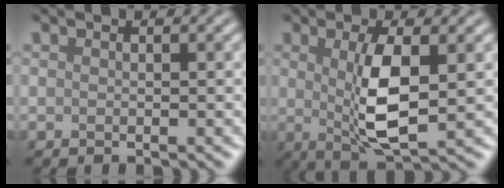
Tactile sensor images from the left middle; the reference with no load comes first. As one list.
[{"total": 5.6, "force": [0.3, 1.6, 5.3], "torque": [-0.105, -0.007, 0.010]}]